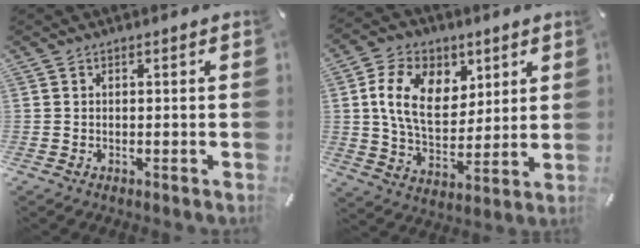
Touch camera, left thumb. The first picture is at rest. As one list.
[{"total": 14.2, "force": [4.9, 10.1, 8.7], "torque": [-0.156, 0.002, 0.092]}]